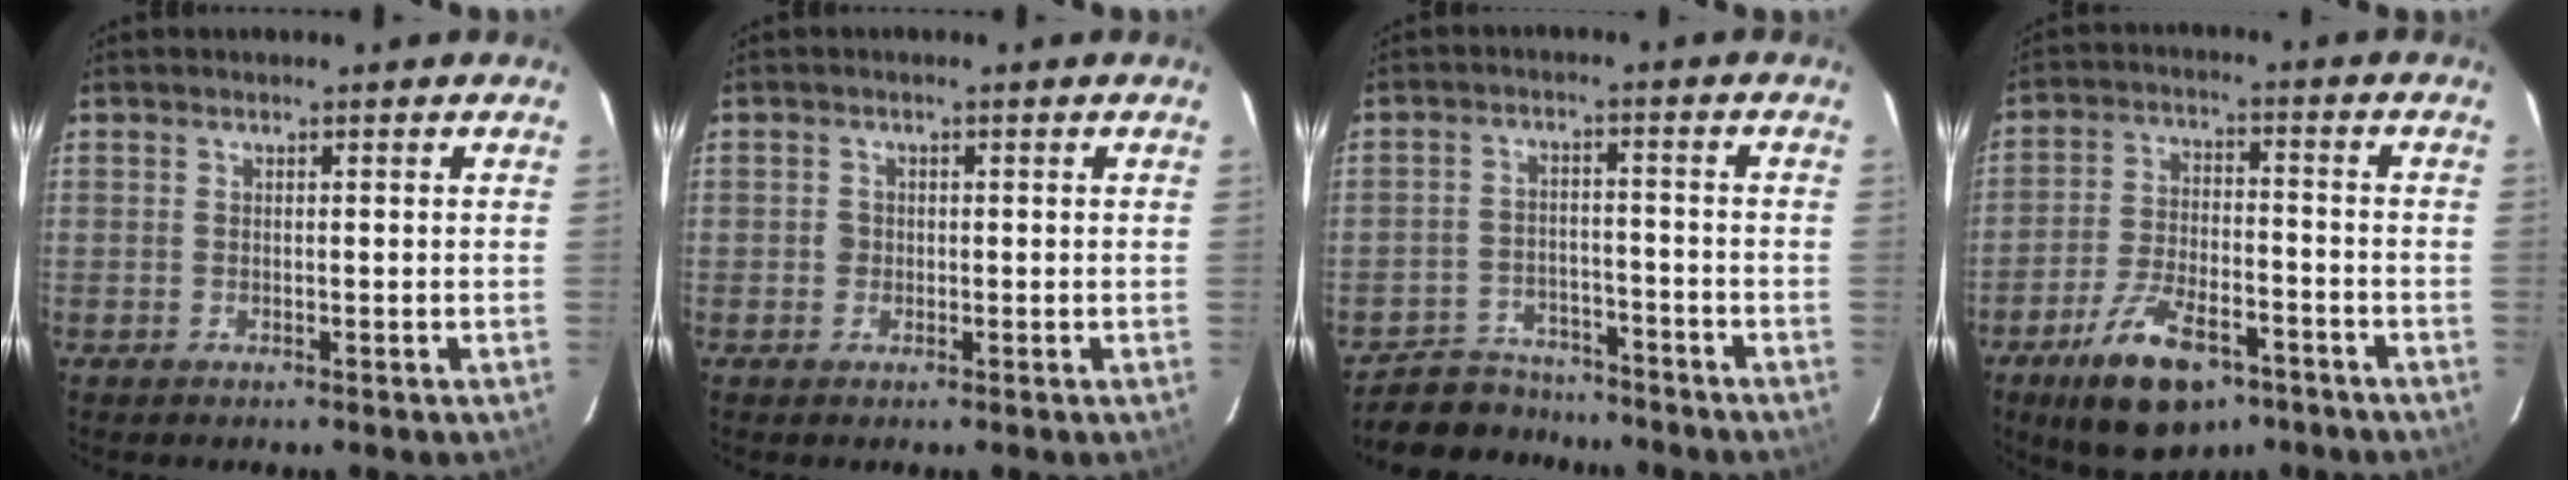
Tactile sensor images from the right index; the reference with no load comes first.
{"total": 1.3, "force": [-0.3, 1.3, 0.1], "torque": [-0.001, 0.002, -0.003]}
{"total": 10.9, "force": [-9.5, 5.0, 2.0], "torque": [-0.065, 0.018, -0.136]}
{"total": 14.7, "force": [-9.2, 6.6, 9.4], "torque": [-0.189, -0.011, -0.152]}